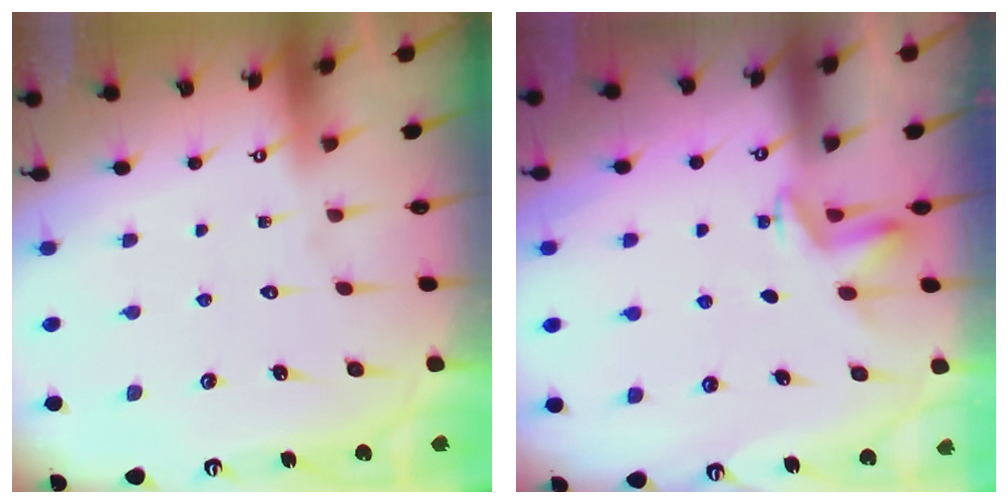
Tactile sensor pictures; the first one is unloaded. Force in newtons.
{"total": 3.1, "press": 2.9, "slide": 1.0}